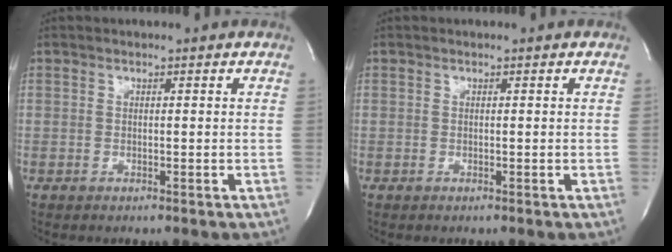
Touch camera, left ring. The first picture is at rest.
{"total": 0.0}